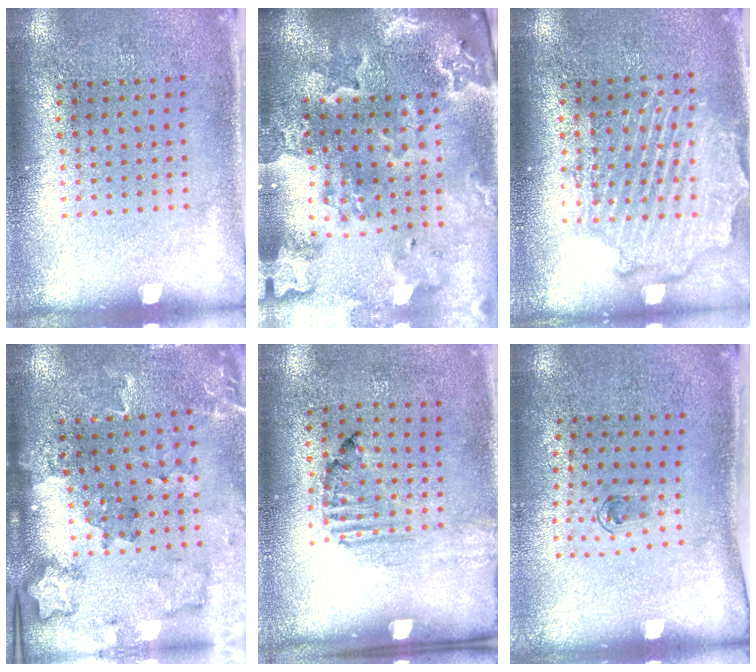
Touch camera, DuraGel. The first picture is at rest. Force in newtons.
{"total": 3.6, "press": 3.2, "slide": 1.8}
{"total": 2.4, "press": 2.2, "slide": 0.8}
{"total": 1.8, "press": 1.8, "slide": 0.2}
{"total": 1.6, "press": 1.1, "slide": 1.2}
{"total": 0.6, "press": 0.3, "slide": 0.5}